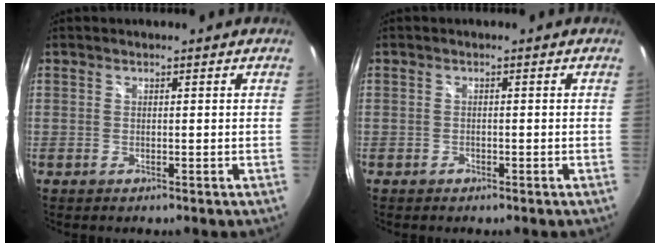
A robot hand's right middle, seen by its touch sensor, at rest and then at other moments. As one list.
[{"total": 0.8, "force": [-0.6, 0.5, 0.1], "torque": [-0.002, -0.001, -0.011]}]